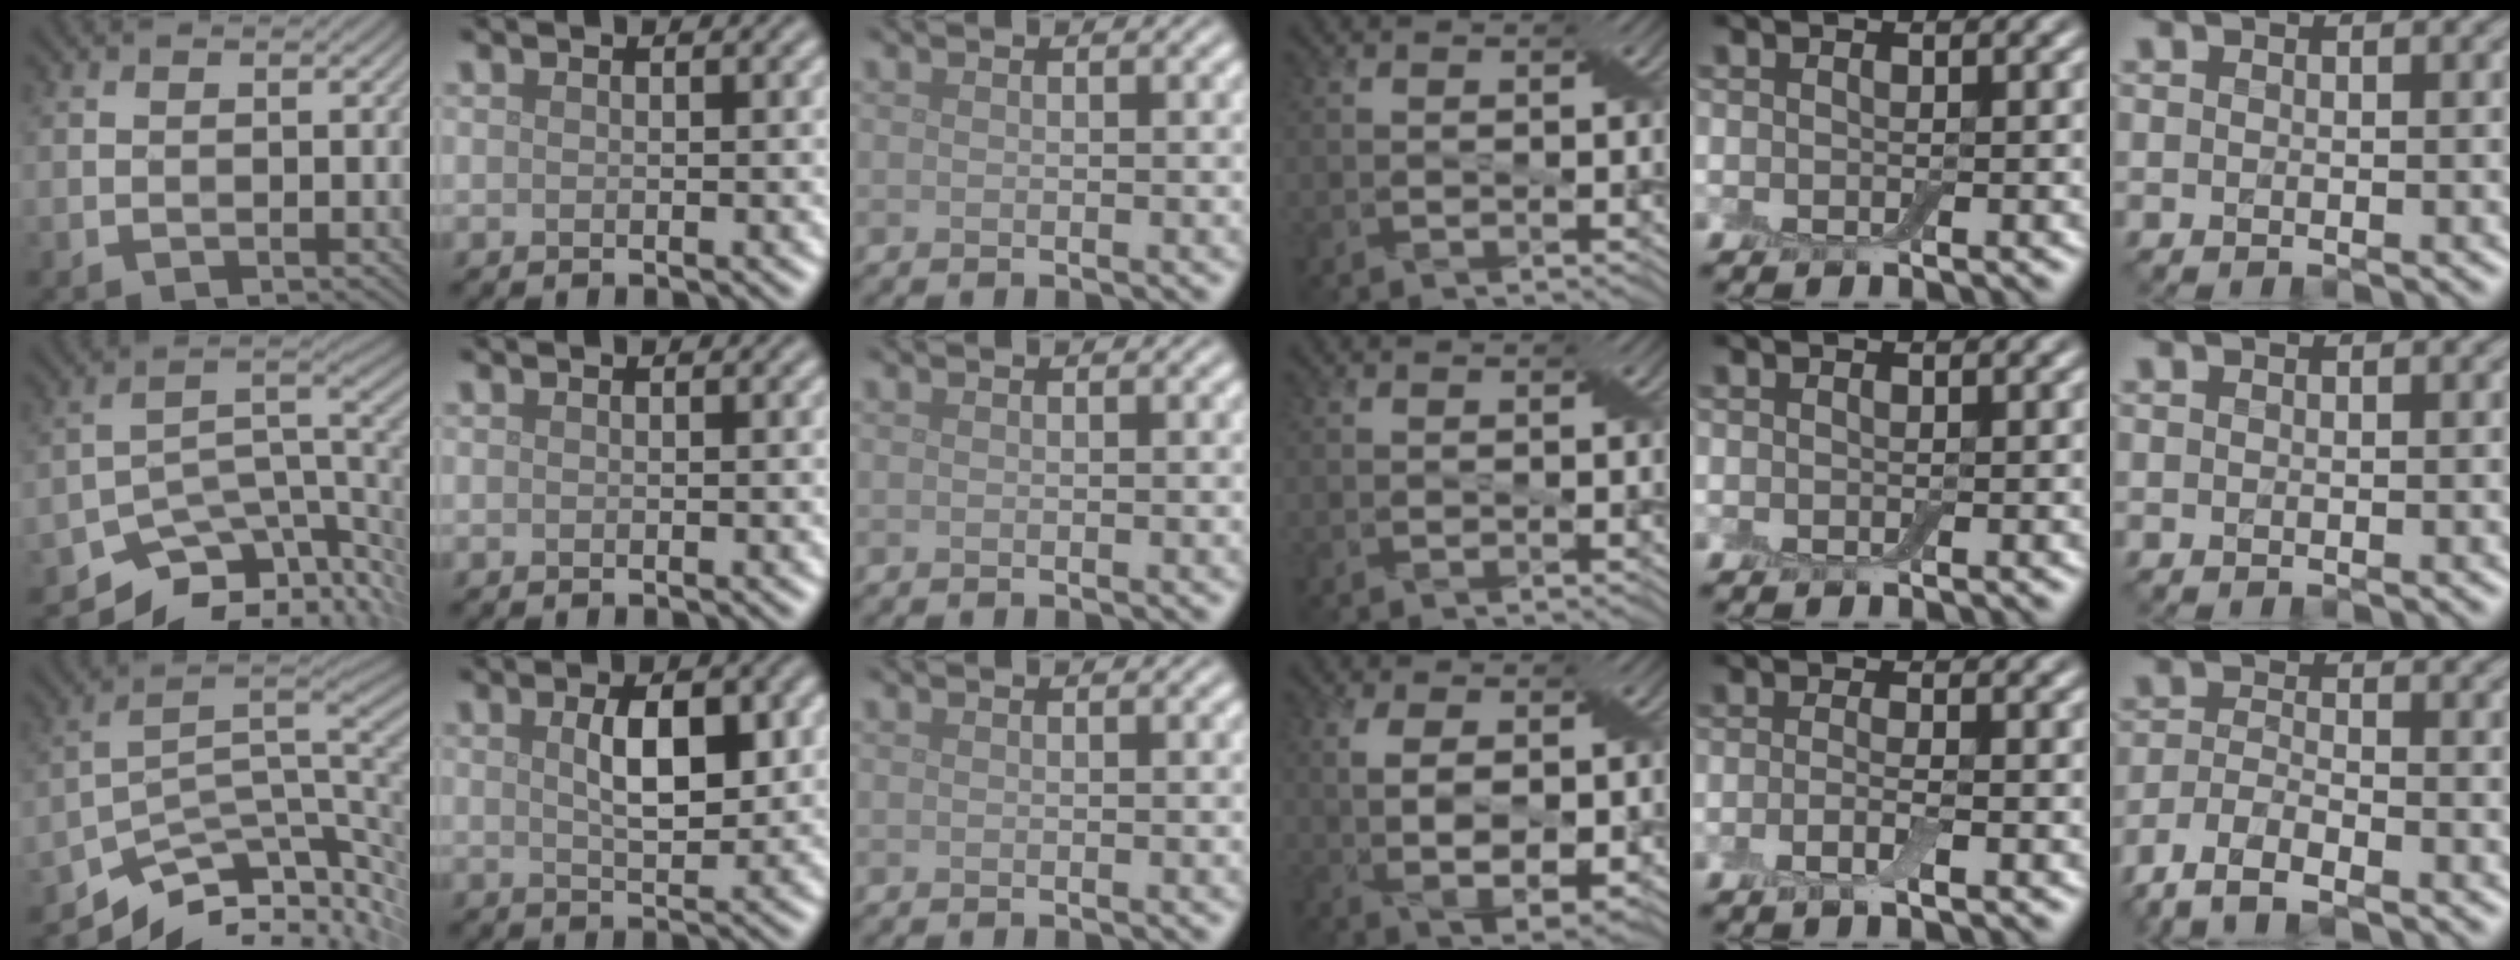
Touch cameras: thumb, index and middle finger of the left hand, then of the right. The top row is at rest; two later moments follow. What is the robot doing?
{"motion": "wrap", "object": "bandage"}